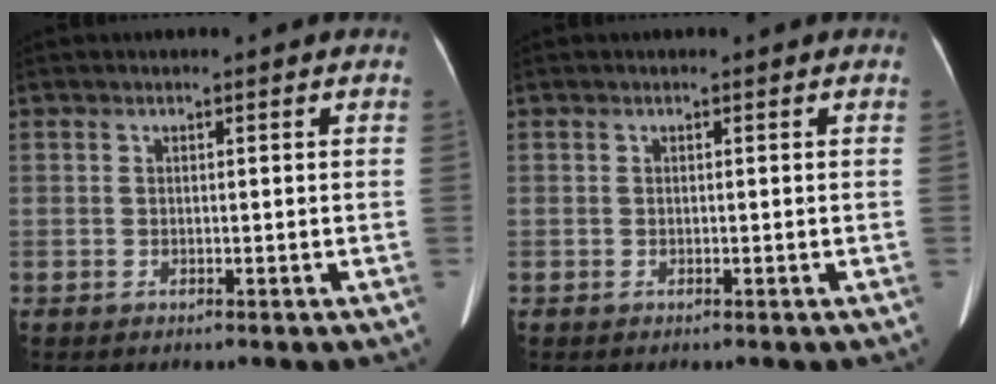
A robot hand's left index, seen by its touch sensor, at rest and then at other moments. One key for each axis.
{"total": 0.0}